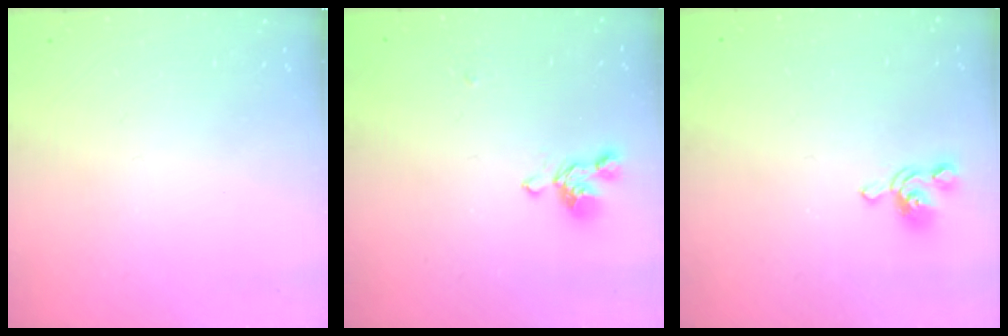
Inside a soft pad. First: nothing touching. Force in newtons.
{"total": 2.0, "press": 1.8, "slide": 0.8}
{"total": 1.5, "press": 1.2, "slide": 1.0}